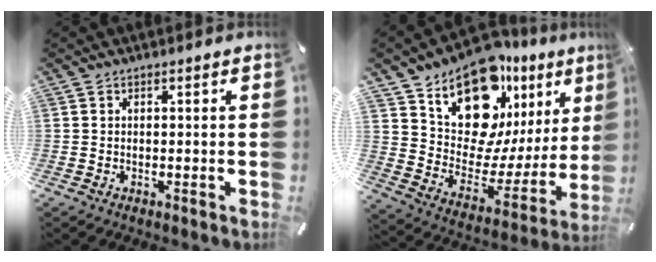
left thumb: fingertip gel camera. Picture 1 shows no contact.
{"total": 18.6, "force": [14.0, 9.7, 7.5], "torque": [-0.108, -0.123, 0.243]}